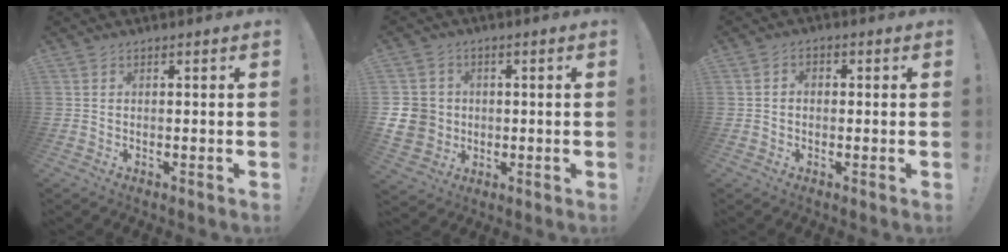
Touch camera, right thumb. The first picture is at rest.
{"total": 9.6, "force": [-0.5, 8.9, 3.5], "torque": [-0.072, 0.011, -0.002]}
{"total": 2.2, "force": [-1.0, 1.7, 1.1], "torque": [-0.019, 0.011, -0.019]}